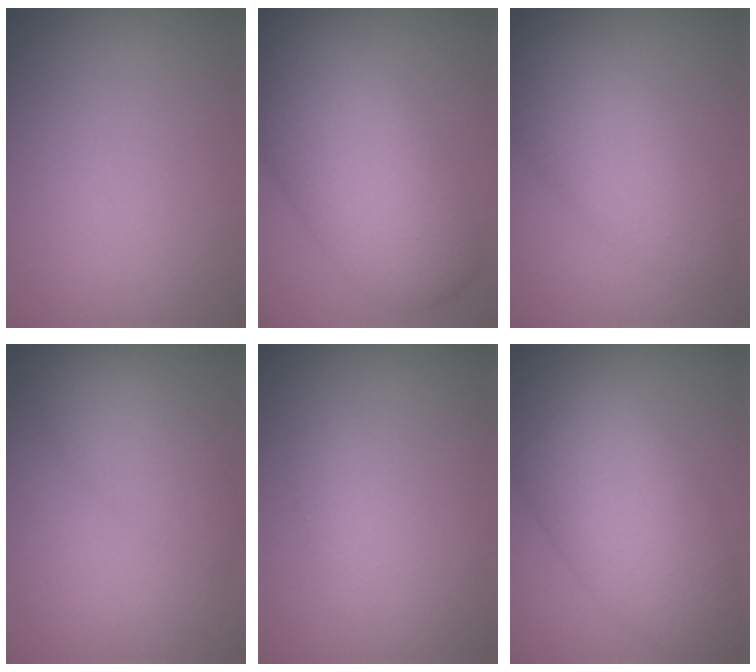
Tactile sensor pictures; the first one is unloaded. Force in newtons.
{"total": 9.3, "press": 9.3, "slide": 0.6}
{"total": 5.5, "press": 5.5, "slide": 0.3}
{"total": 3.6, "press": 3.6, "slide": 0.1}
{"total": 1.1, "press": 1.1, "slide": 0.0}
{"total": 8.7, "press": 8.6, "slide": 0.4}